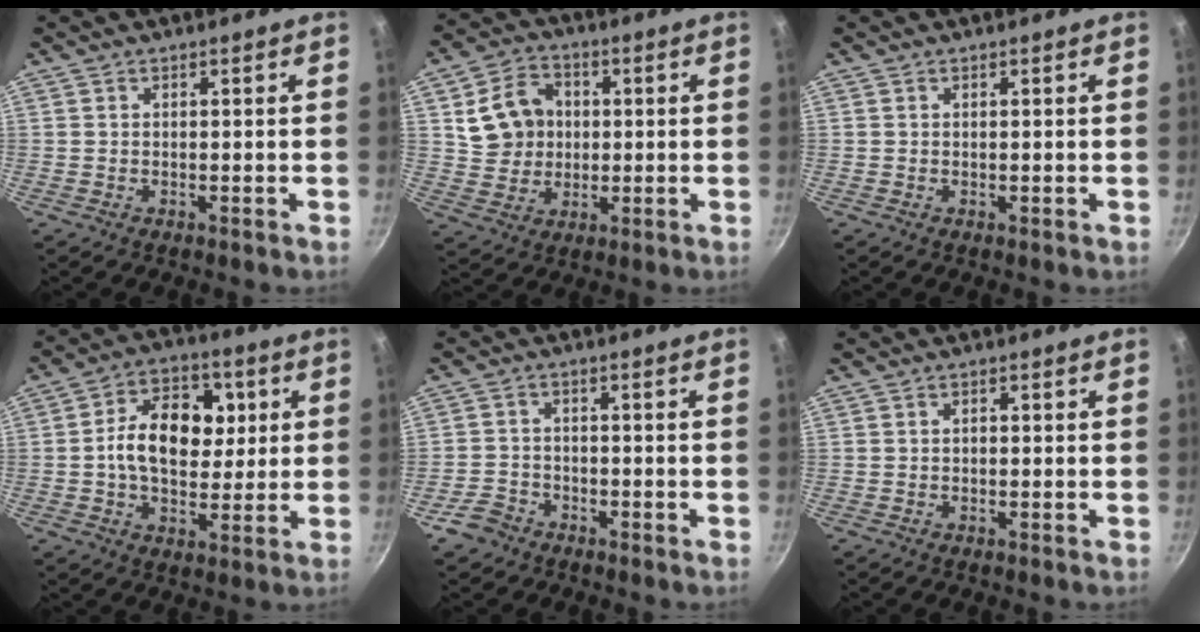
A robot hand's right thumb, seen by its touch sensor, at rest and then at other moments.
{"total": 10.9, "force": [1.8, 9.3, 5.4], "torque": [-0.066, 0.008, 0.034]}
{"total": 0.0}
{"total": 14.5, "force": [1.6, 9.7, 10.7], "torque": [-0.141, 0.013, 0.021]}
{"total": 4.1, "force": [-2.8, 2.8, 0.9], "torque": [-0.009, 0.017, -0.054]}
{"total": 0.9, "force": [0.0, 0.6, 0.7], "torque": [-0.007, 0.002, -0.002]}